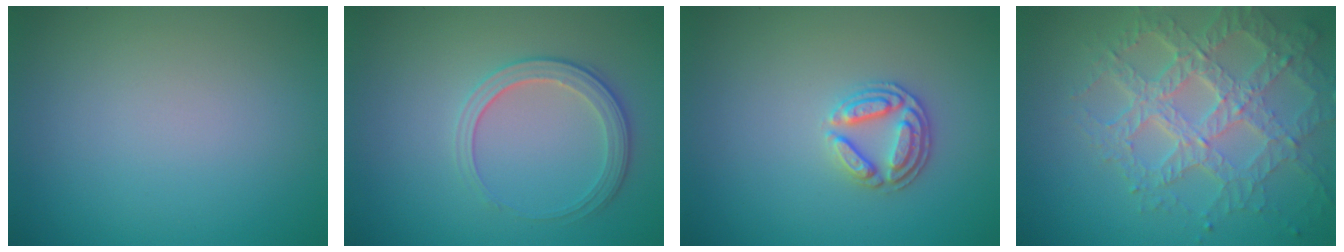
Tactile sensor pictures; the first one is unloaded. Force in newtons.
{"total": 2.8, "press": 2.7, "slide": 0.8}
{"total": 2.7, "press": 2.6, "slide": 0.9}
{"total": 7.0, "press": 5.0, "slide": 4.9}